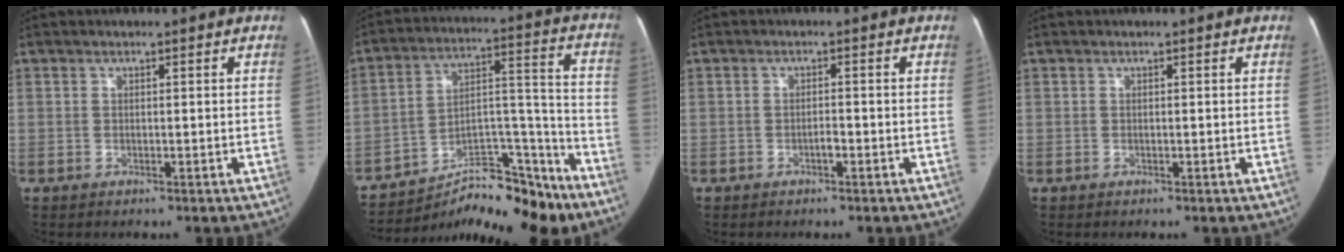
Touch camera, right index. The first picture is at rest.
{"total": 17.6, "force": [-14.6, 5.4, 8.2], "torque": [-0.119, 0.053, -0.226]}
{"total": 1.3, "force": [-0.7, 0.4, 1.0], "torque": [-0.016, 0.003, -0.012]}
{"total": 0.0}